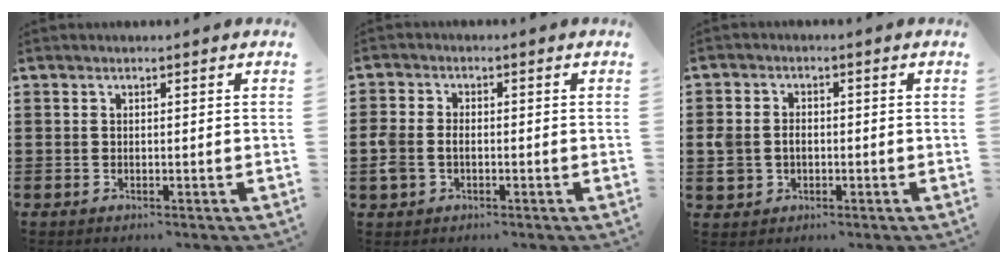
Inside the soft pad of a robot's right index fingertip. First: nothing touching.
{"total": 2.8, "force": [-0.8, 2.1, 1.7], "torque": [-0.049, -0.001, -0.019]}
{"total": 3.0, "force": [-0.5, 2.7, 1.3], "torque": [-0.039, 0.005, -0.015]}